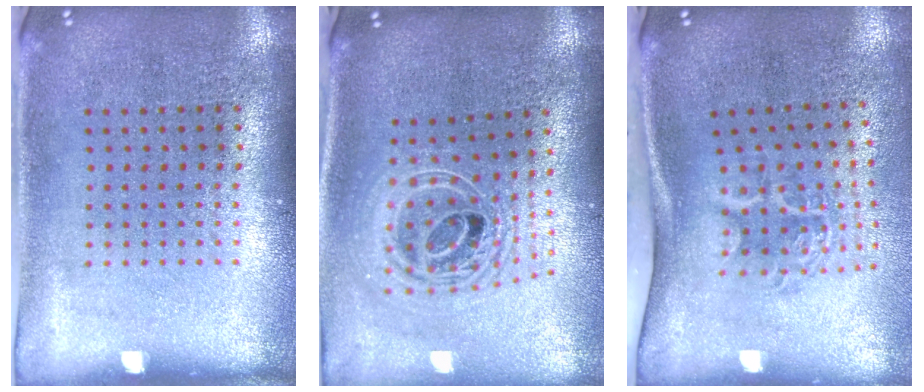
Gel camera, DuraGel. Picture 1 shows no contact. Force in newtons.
{"total": 2.4, "press": 1.8, "slide": 1.6}
{"total": 2.0, "press": 1.3, "slide": 1.5}